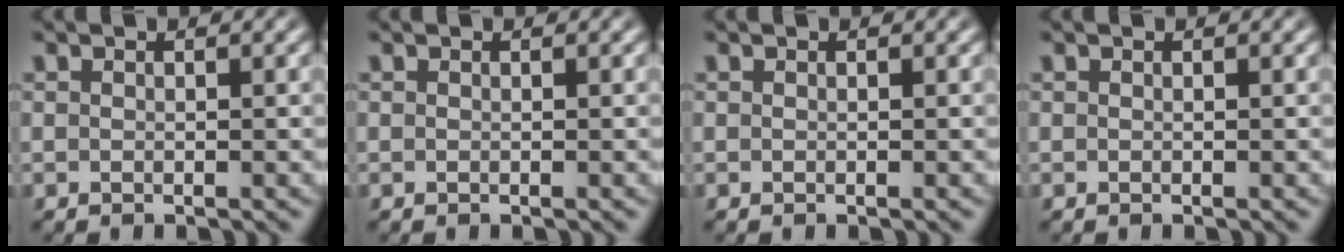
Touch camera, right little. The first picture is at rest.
{"total": 0.0}
{"total": 0.0}
{"total": 0.0}